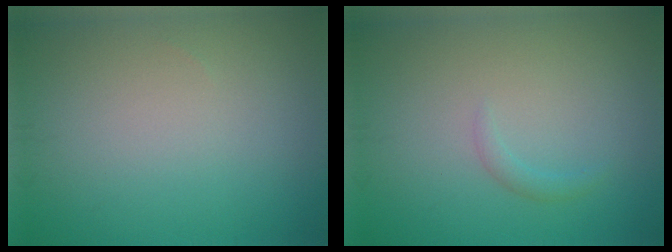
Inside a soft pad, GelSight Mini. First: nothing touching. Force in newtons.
{"total": 0.9, "press": 0.8, "slide": 0.1}